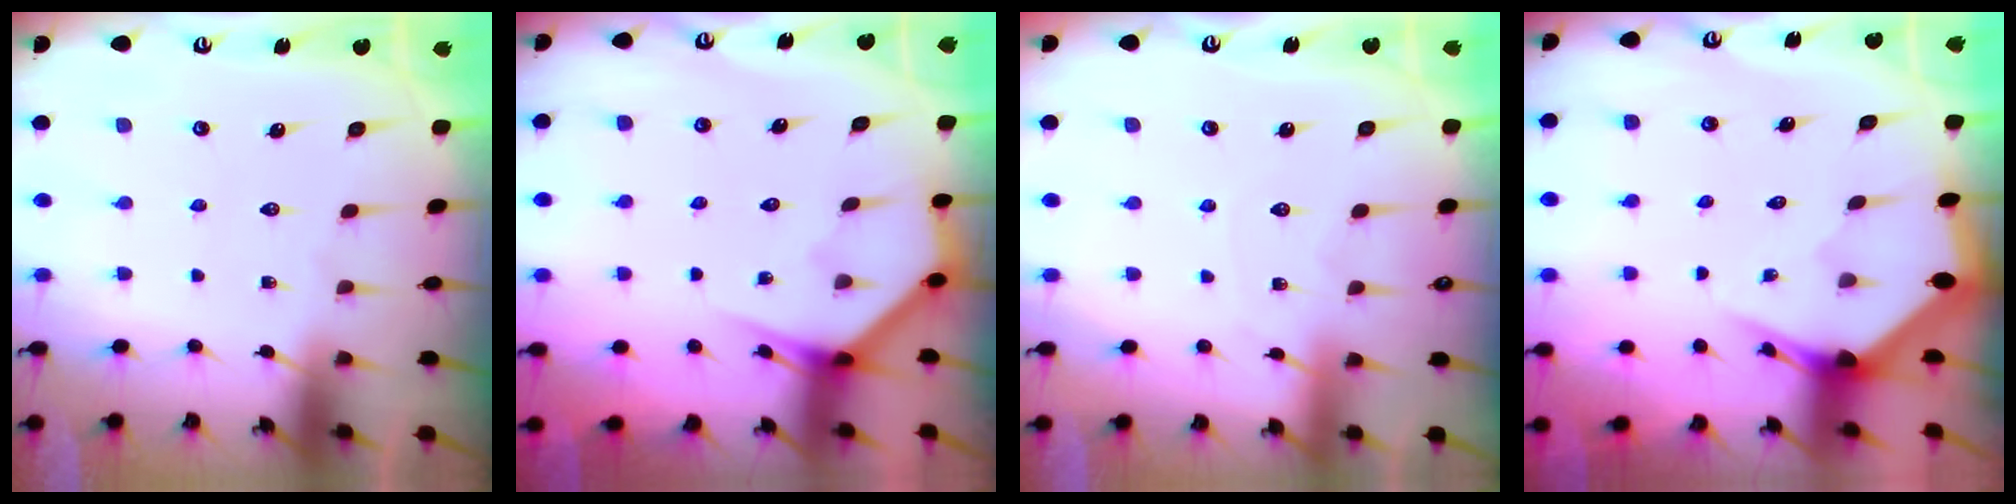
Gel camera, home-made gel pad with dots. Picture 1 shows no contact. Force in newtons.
{"total": 3.6, "press": 3.6, "slide": 0.2}
{"total": 2.7, "press": 2.7, "slide": 0.2}
{"total": 3.2, "press": 3.2, "slide": 0.2}